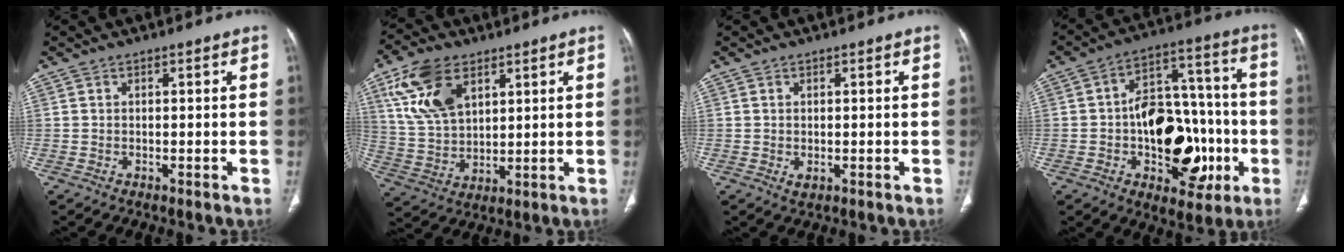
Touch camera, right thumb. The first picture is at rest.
{"total": 14.1, "force": [6.6, 8.2, 9.3], "torque": [-0.167, -0.016, 0.137]}
{"total": 1.7, "force": [-0.2, 1.1, 1.3], "torque": [-0.026, -0.004, -0.002]}
{"total": 21.3, "force": [-4.8, 13.0, 16.2], "torque": [-0.183, 0.043, -0.061]}